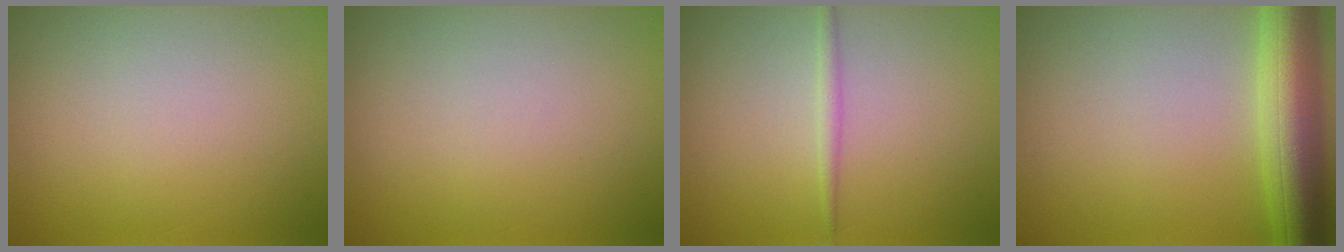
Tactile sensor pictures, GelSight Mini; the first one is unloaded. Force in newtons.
{"total": 0.0}
{"total": 1.2, "press": 1.2, "slide": 0.0}
{"total": 7.3, "press": 7.3, "slide": 0.2}